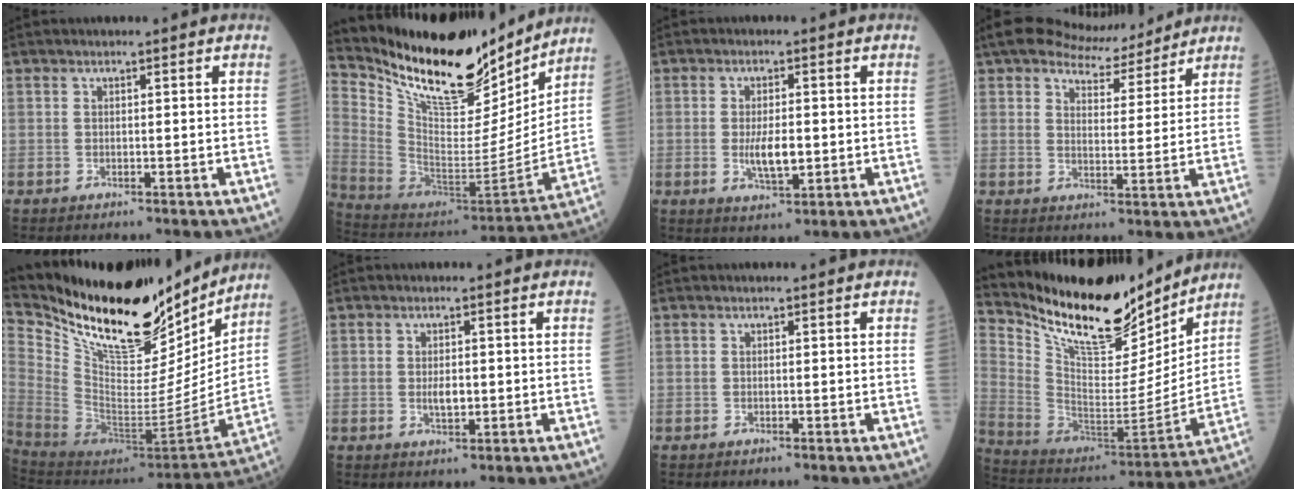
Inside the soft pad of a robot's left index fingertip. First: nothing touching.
{"total": 21.8, "force": [18.8, 6.1, 9.3], "torque": [-0.178, -0.038, 0.319]}
{"total": 4.7, "force": [-0.5, 1.8, 4.3], "torque": [-0.083, -0.005, -0.005]}
{"total": 9.3, "force": [8.1, 3.2, 3.1], "torque": [-0.053, 0.015, 0.122]}
{"total": 25.7, "force": [21.8, 7.4, 11.4], "torque": [-0.211, -0.039, 0.359]}
{"total": 2.3, "force": [-0.1, 1.1, 2.1], "torque": [-0.041, -0.001, 0.001]}
{"total": 0.0}
{"total": 20.2, "force": [17.4, 5.5, 8.5], "torque": [-0.163, -0.036, 0.298]}